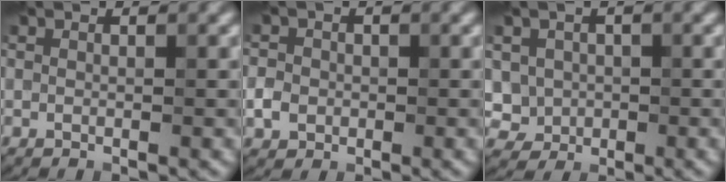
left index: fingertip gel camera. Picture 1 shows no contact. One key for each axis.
{"total": 1.9, "fx": -0.4, "fy": 1.8, "fz": 0.7, "tx": -0.007, "ty": 0.000, "tz": -0.013}
{"total": 3.3, "fx": 0.2, "fy": 3.1, "fz": 1.1, "tx": -0.011, "ty": 0.000, "tz": 0.000}